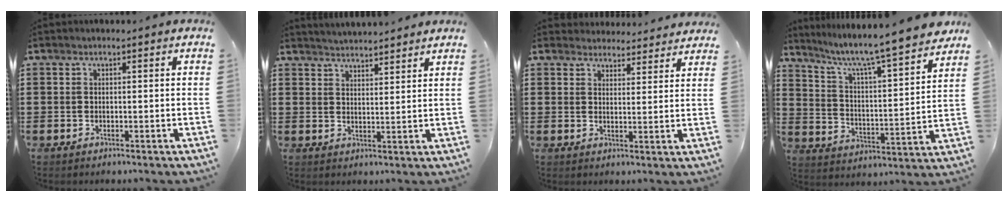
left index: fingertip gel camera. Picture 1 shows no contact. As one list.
[{"total": 3.1, "force": [3.1, -0.4, -0.2], "torque": [-0.007, -0.014, 0.056]}, {"total": 3.6, "force": [3.6, 0.6, 0.1], "torque": [-0.006, -0.017, 0.066]}, {"total": 6.7, "force": [5.8, -0.3, 3.3], "torque": [-0.090, -0.055, 0.089]}]